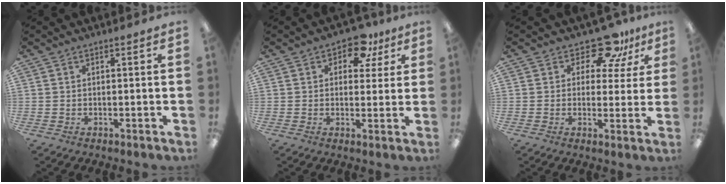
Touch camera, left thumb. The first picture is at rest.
{"total": 8.3, "force": [5.0, 4.9, 4.5], "torque": [-0.054, -0.017, 0.083]}
{"total": 10.7, "force": [7.6, 5.5, 5.1], "torque": [-0.072, -0.046, 0.135]}